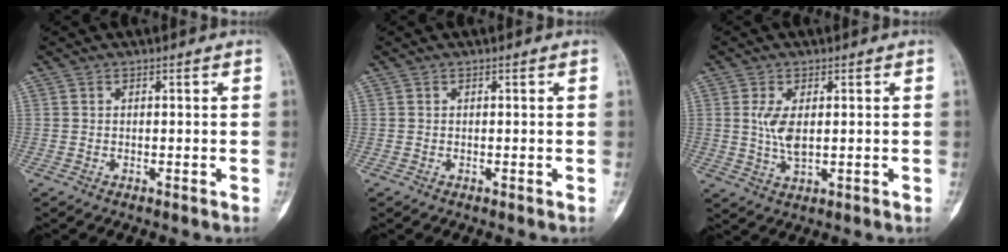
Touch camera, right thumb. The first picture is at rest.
{"total": 0.0}
{"total": 4.9, "force": [0.7, 2.5, 4.2], "torque": [-0.087, -0.009, 0.019]}